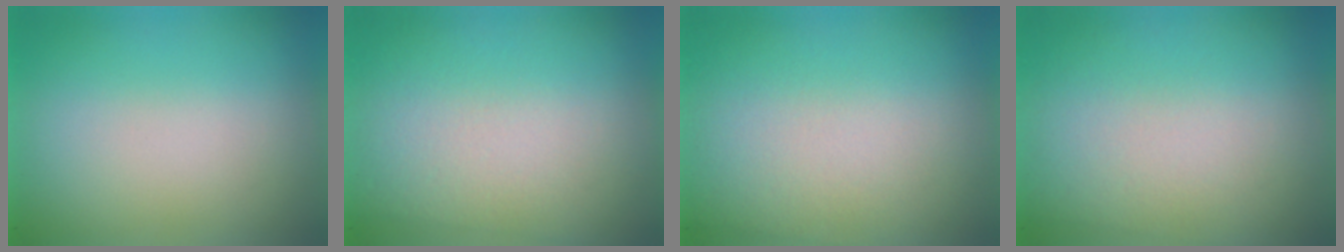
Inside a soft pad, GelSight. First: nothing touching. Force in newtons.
{"total": 2.9}
{"total": 2.2}
{"total": 2.6}